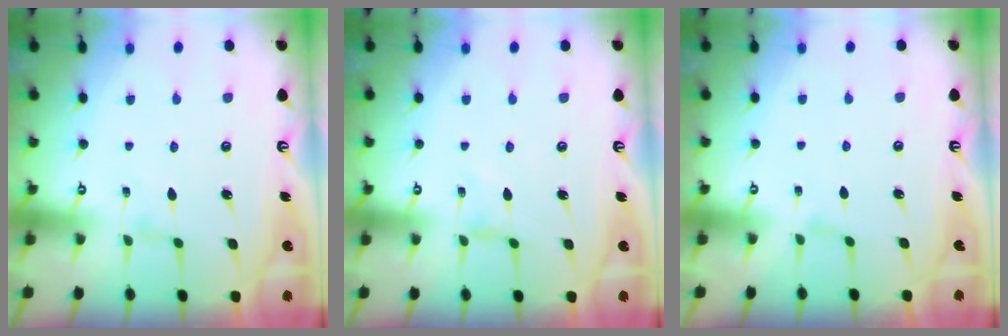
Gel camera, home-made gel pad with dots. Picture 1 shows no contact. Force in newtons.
{"total": 1.0, "press": 1.0, "slide": 0.3}
{"total": 1.0, "press": 1.0, "slide": 0.3}